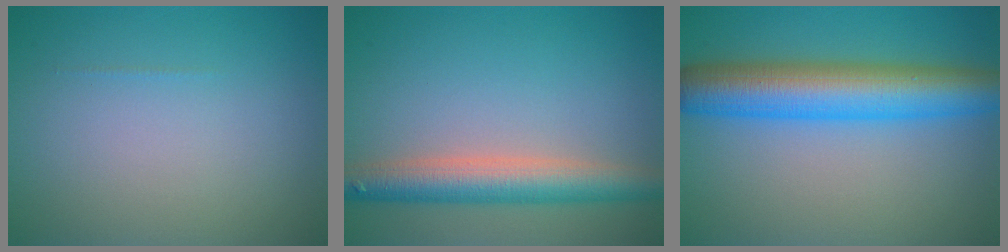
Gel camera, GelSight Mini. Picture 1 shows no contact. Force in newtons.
{"total": 5.4, "press": 5.4, "slide": 0.2}
{"total": 8.5, "press": 8.5, "slide": 0.1}